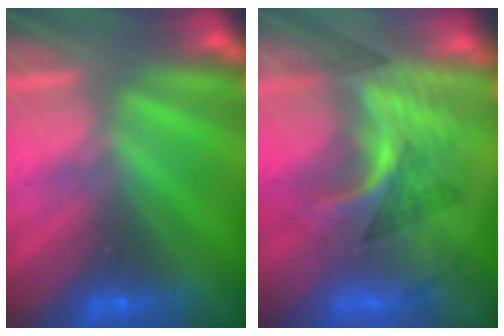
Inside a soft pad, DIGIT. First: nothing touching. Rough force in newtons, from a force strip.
{"total": 3.0}